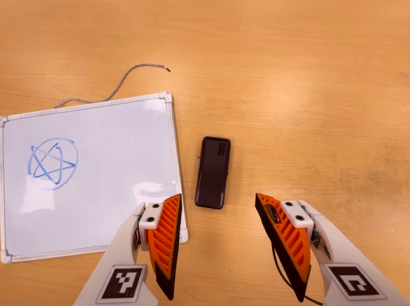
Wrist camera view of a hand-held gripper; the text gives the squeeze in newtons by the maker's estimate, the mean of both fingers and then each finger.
{"total": 0.0}